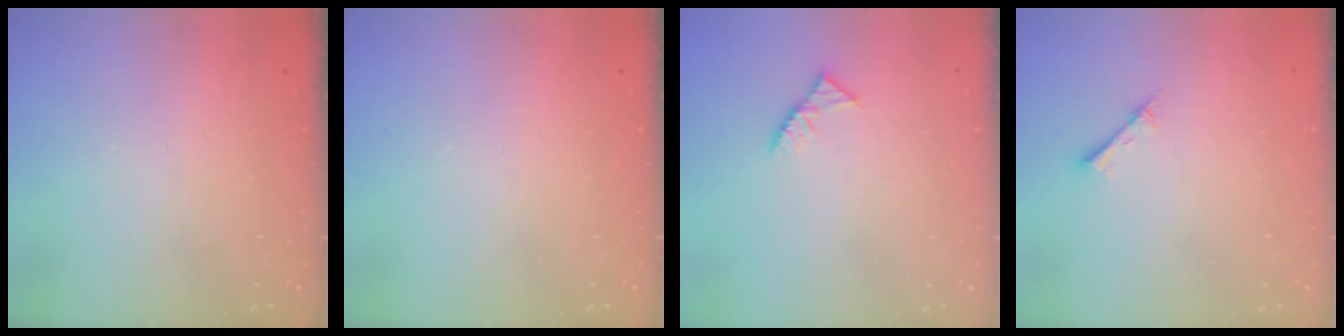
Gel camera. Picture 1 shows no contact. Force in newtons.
{"total": 0.0}
{"total": 4.4, "press": 4.3, "slide": 0.7}
{"total": 2.3, "press": 2.3, "slide": 0.3}